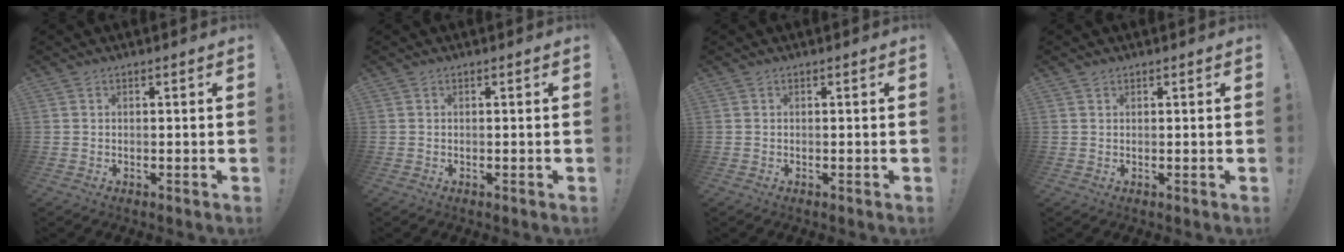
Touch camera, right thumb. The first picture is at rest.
{"total": 0.0}
{"total": 0.0}
{"total": 0.5, "force": [0.4, 0.3, 0.1], "torque": [0.001, -0.001, 0.008]}